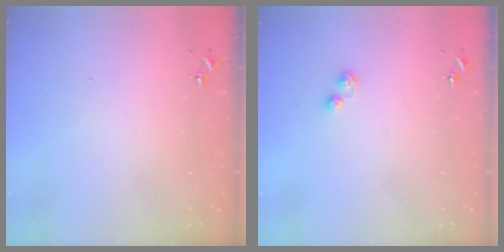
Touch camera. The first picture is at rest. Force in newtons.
{"total": 2.9, "press": 2.8, "slide": 0.7}